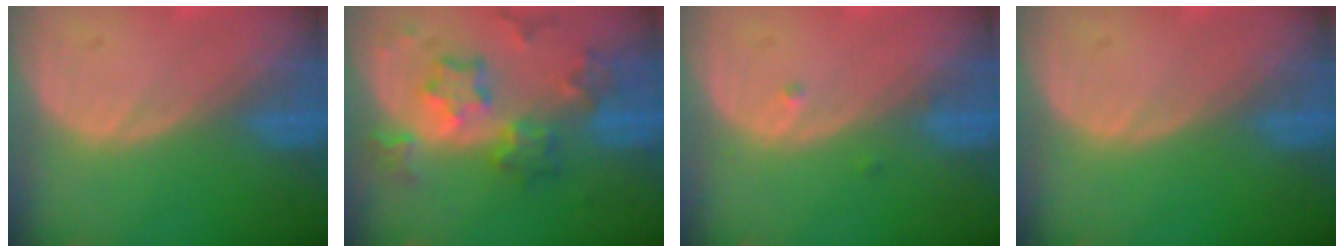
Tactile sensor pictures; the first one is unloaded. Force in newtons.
{"total": 8.6, "press": 7.6, "slide": 4.0}
{"total": 0.9, "press": 0.7, "slide": 0.5}
{"total": 0.0}